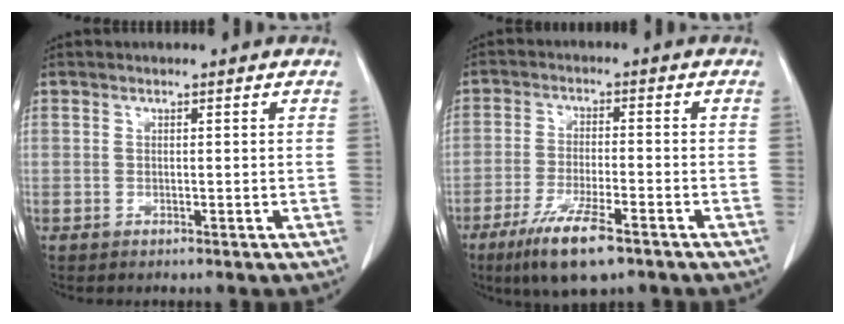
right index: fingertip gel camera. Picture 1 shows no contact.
{"total": 9.3, "force": [-5.9, 1.5, 7.1], "torque": [-0.134, -0.020, -0.099]}